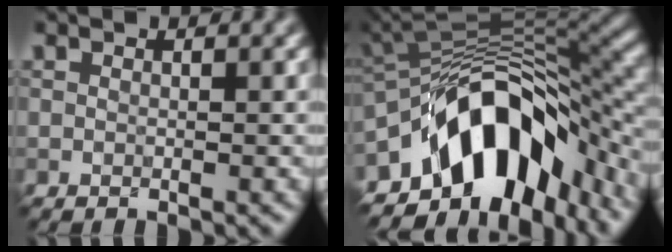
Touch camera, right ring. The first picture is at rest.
{"total": 13.4, "force": [-7.2, 7.1, 8.9], "torque": [-0.131, 0.021, -0.118]}